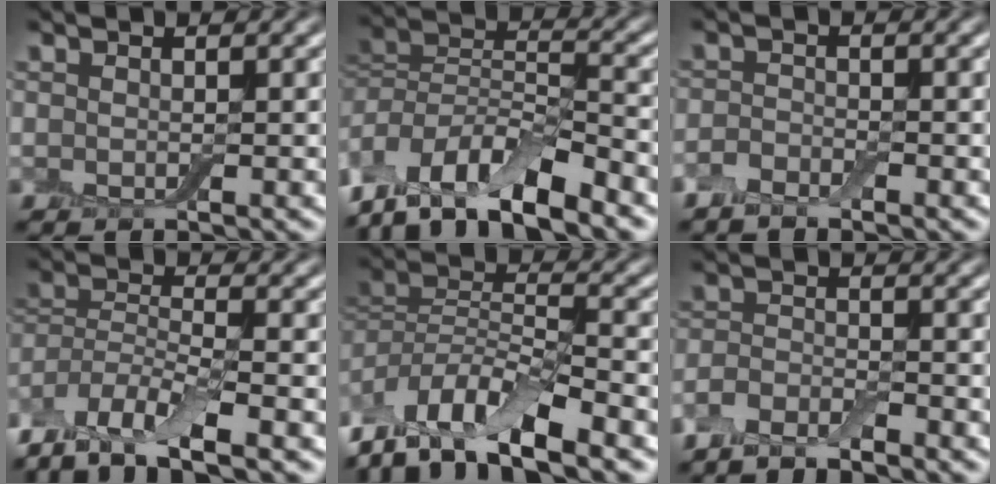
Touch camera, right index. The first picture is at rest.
{"total": 11.3, "force": [-6.4, 5.1, 7.9], "torque": [-0.149, 0.009, -0.116]}
{"total": 1.6, "force": [-1.2, 0.6, 0.8], "torque": [-0.021, 0.001, -0.030]}
{"total": 9.0, "force": [-6.3, 2.6, 5.9], "torque": [-0.110, -0.001, -0.127]}
{"total": 10.8, "force": [-6.2, 4.5, 7.7], "torque": [-0.141, 0.012, -0.120]}
{"total": 2.9, "force": [-2.3, 0.8, 1.5], "torque": [-0.036, -0.003, -0.054]}